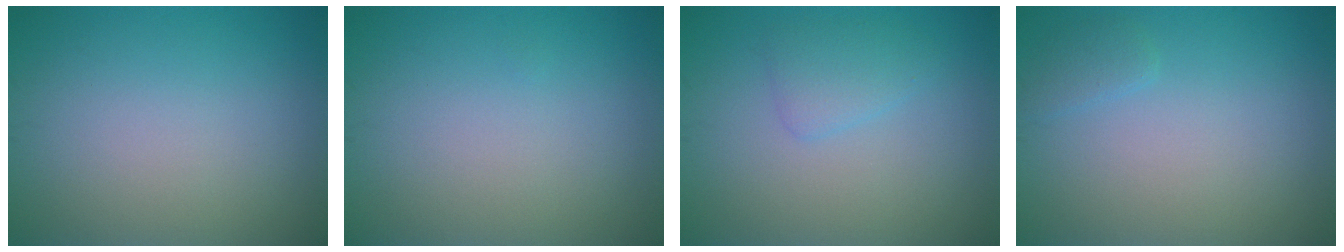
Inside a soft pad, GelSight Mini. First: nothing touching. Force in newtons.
{"total": 0.0}
{"total": 1.8, "press": 1.8, "slide": 0.0}
{"total": 1.0, "press": 1.0, "slide": 0.0}